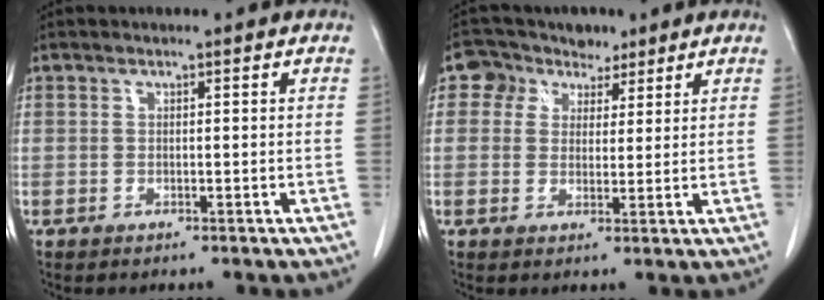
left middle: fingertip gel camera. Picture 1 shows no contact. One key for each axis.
{"total": 5.1, "fx": 2.9, "fy": 4.1, "fz": 0.9, "tx": -0.016, "ty": 0.027, "tz": 0.051}